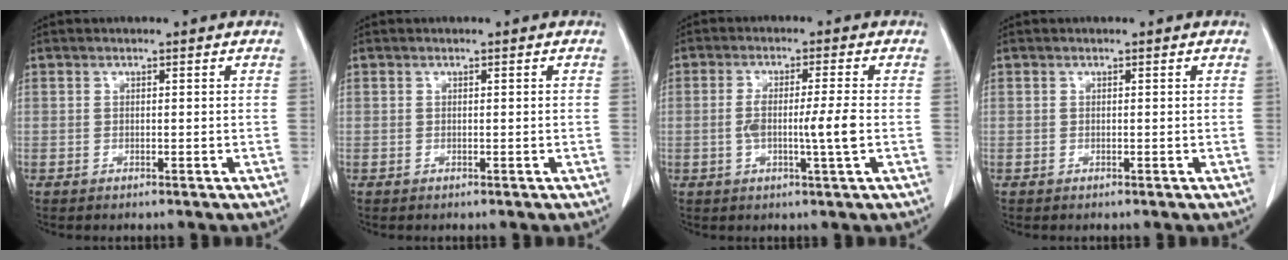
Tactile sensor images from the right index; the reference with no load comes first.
{"total": 0.0}
{"total": 5.9, "force": [-1.0, -0.4, 5.9], "torque": [-0.109, -0.002, -0.016]}
{"total": 0.0}